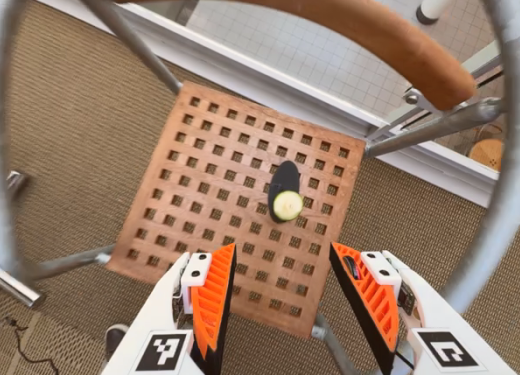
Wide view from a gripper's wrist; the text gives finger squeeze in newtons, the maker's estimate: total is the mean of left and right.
{"total": 0.0}